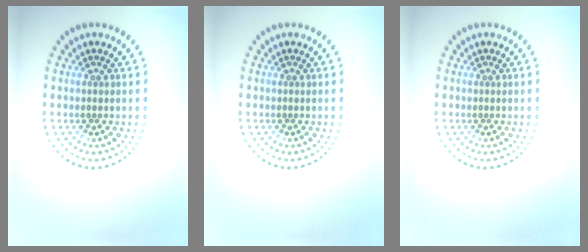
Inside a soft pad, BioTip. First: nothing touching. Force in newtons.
{"total": 0.0}
{"total": 0.0}